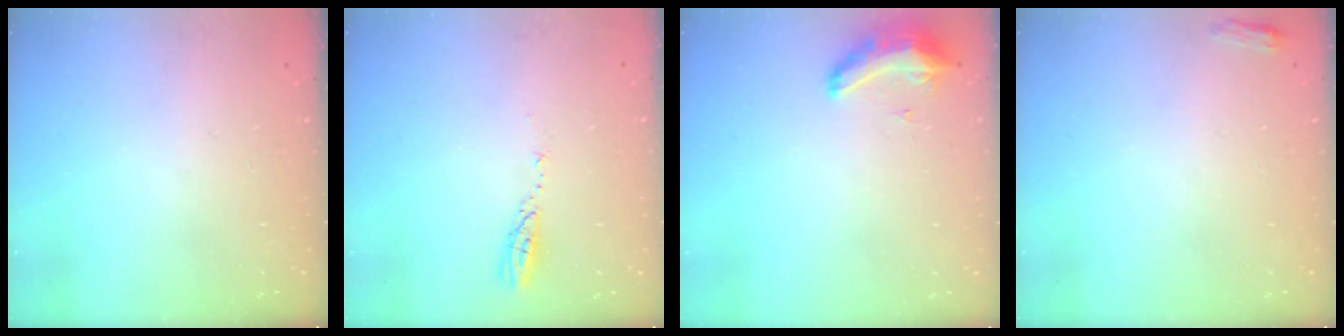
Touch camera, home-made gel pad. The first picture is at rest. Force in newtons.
{"total": 3.5, "press": 3.5, "slide": 0.2}
{"total": 8.6, "press": 8.5, "slide": 1.2}
{"total": 3.1, "press": 3.0, "slide": 0.5}